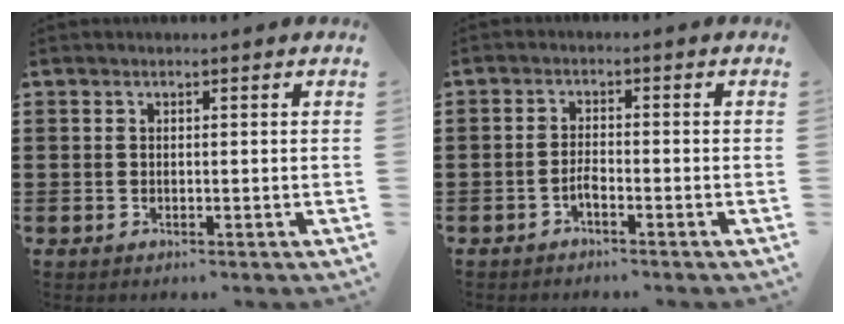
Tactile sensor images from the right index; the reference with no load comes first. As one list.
[{"total": 1.8, "force": [-1.3, 0.4, 1.2], "torque": [-0.025, 0.001, -0.024]}]